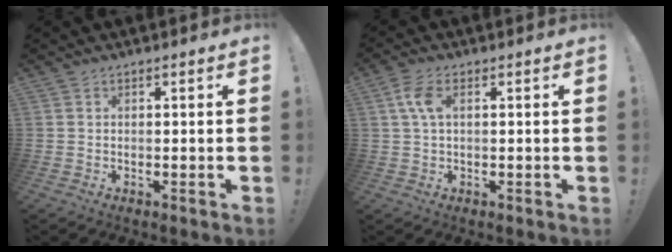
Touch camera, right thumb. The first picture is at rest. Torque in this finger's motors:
{"motor_torque": [-0.04, 0.17, 0.33, -0.09, 0.15]}